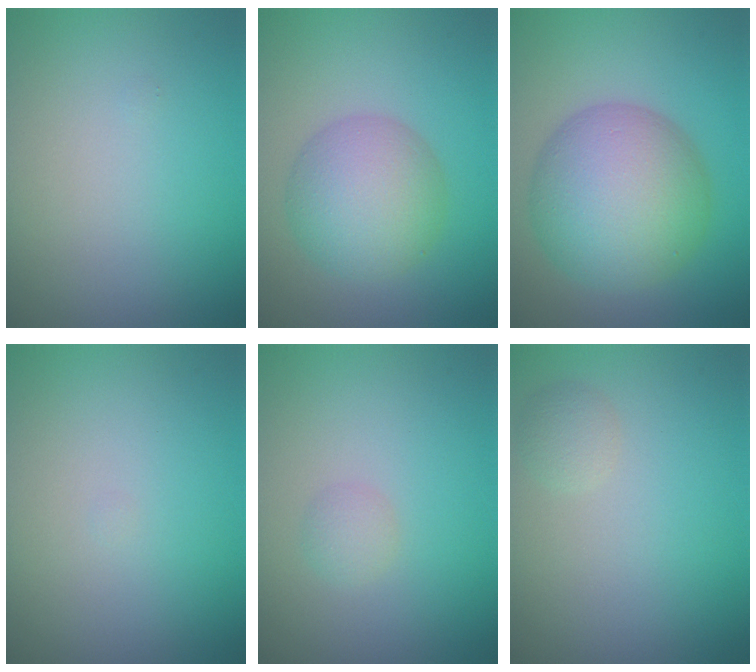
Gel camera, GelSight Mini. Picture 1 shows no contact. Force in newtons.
{"total": 6.2, "press": 6.2, "slide": 0.0}
{"total": 10.2, "press": 10.2, "slide": 0.2}
{"total": 0.0}
{"total": 1.2, "press": 1.2, "slide": 0.0}
{"total": 1.3, "press": 1.3, "slide": 0.0}